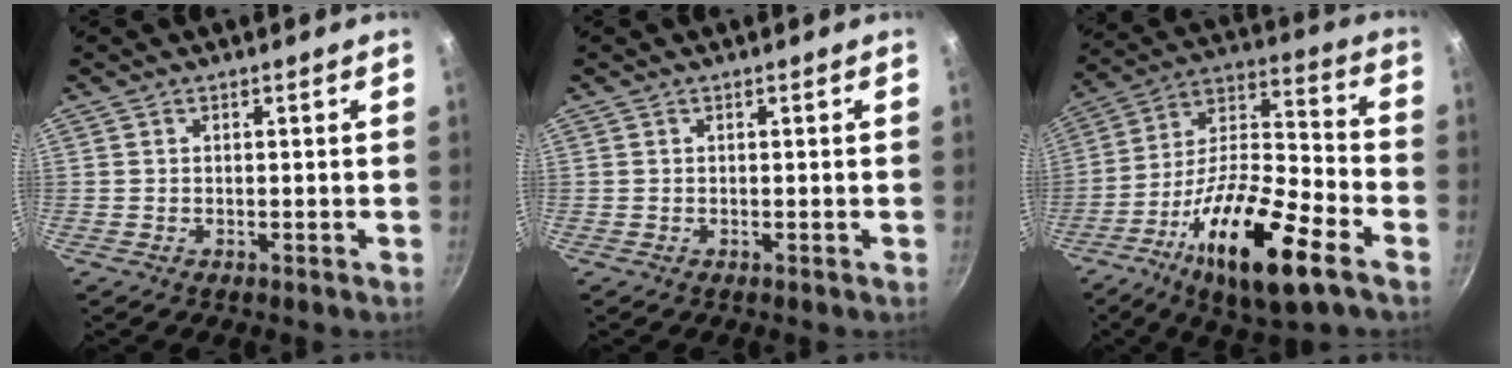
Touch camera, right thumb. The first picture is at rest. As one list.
[{"total": 0.0}, {"total": 22.8, "force": [-11.3, 6.8, 18.6], "torque": [-0.303, 0.054, -0.207]}]